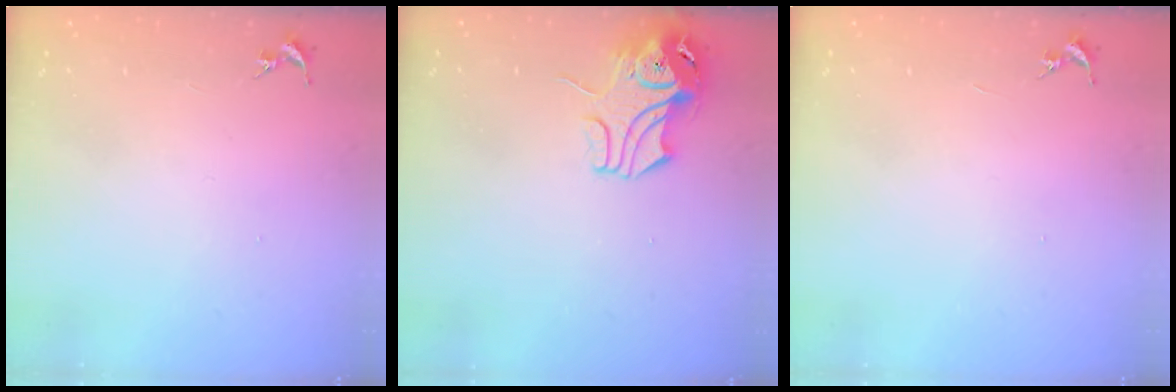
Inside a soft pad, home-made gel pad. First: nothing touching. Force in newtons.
{"total": 9.1, "press": 9.0, "slide": 1.4}
{"total": 0.0}